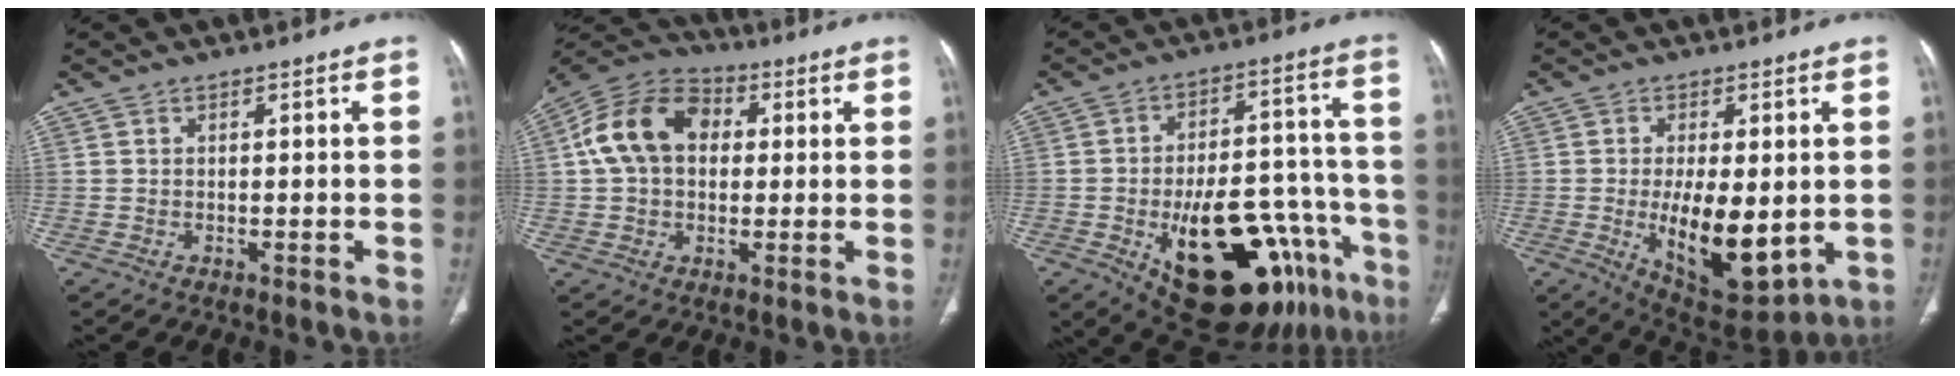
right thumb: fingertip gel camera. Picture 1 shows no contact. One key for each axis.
{"total": 13.5, "fx": 2.3, "fy": 9.3, "fz": 9.5, "tx": -0.167, "ty": 0.030, "tz": 0.031}
{"total": 28.0, "fx": -12.9, "fy": 13.0, "fz": 21.2, "tx": -0.228, "ty": 0.061, "tz": -0.168}
{"total": 15.2, "fx": -2.0, "fy": 6.9, "fz": 13.4, "tx": -0.193, "ty": -0.023, "tz": -0.010}